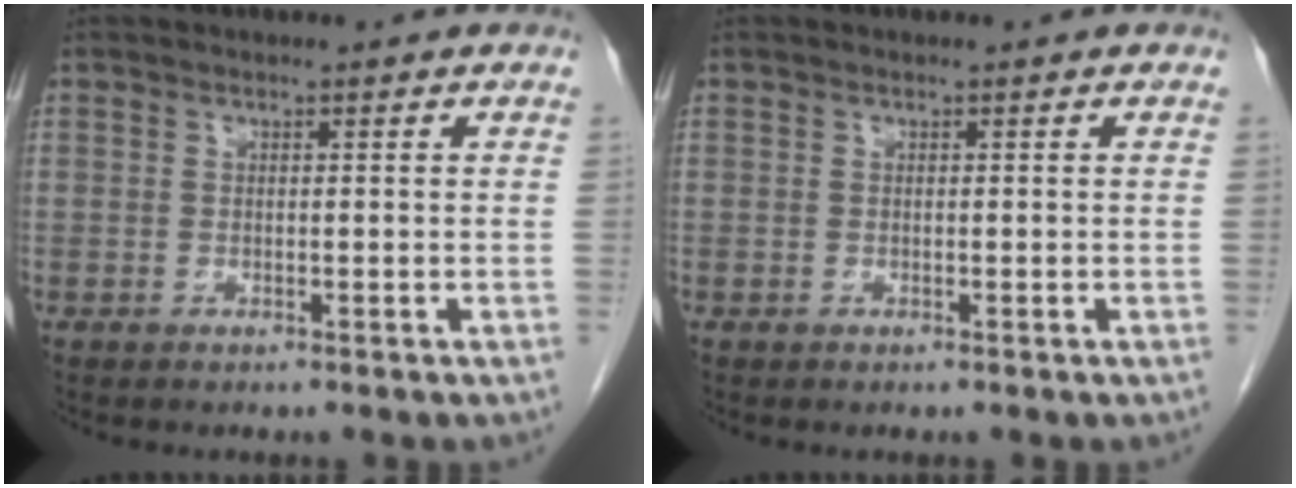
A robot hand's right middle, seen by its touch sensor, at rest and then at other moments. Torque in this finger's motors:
{"motor_torque": [0.18, -0.06, 0.03, 0.01]}